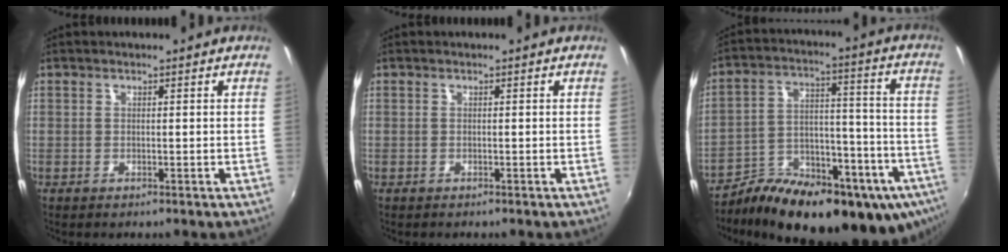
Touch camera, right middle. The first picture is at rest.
{"total": 0.0}
{"total": 27.0, "force": [-17.2, 11.4, 17.4], "torque": [-0.261, -0.011, -0.237]}